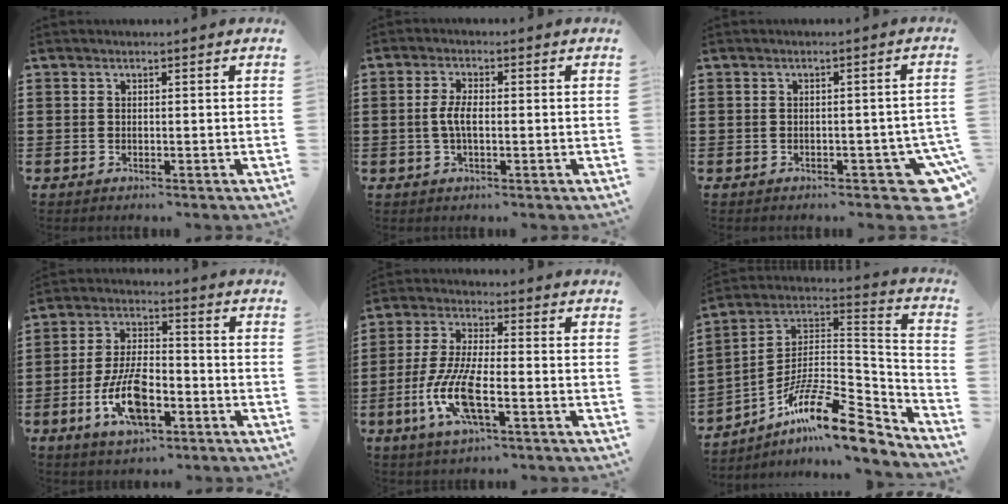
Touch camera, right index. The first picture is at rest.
{"total": 3.5, "force": [-0.4, 1.2, 3.2], "torque": [-0.074, -0.001, -0.014]}
{"total": 4.9, "force": [-2.9, 1.8, 3.5], "torque": [-0.056, -0.001, -0.048]}
{"total": 10.3, "force": [-4.1, 4.5, 8.3], "torque": [-0.178, 0.000, -0.075]}
{"total": 9.6, "force": [-3.8, 2.8, 8.3], "torque": [-0.188, -0.011, -0.072]}
{"total": 14.0, "force": [-8.8, 4.0, 10.2], "torque": [-0.172, 0.009, -0.160]}